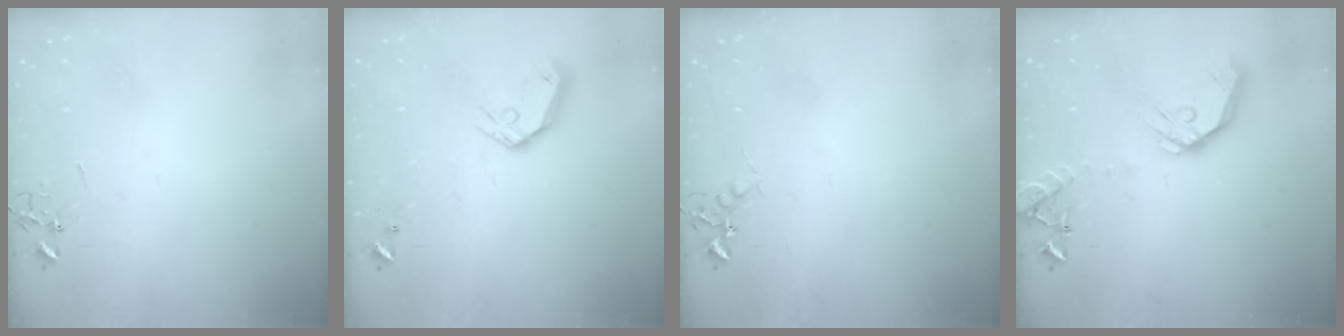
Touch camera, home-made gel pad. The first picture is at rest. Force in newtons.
{"total": 11.2, "press": 11.0, "slide": 1.8}
{"total": 5.8, "press": 5.7, "slide": 1.0}
{"total": 16.6, "press": 16.4, "slide": 2.7}